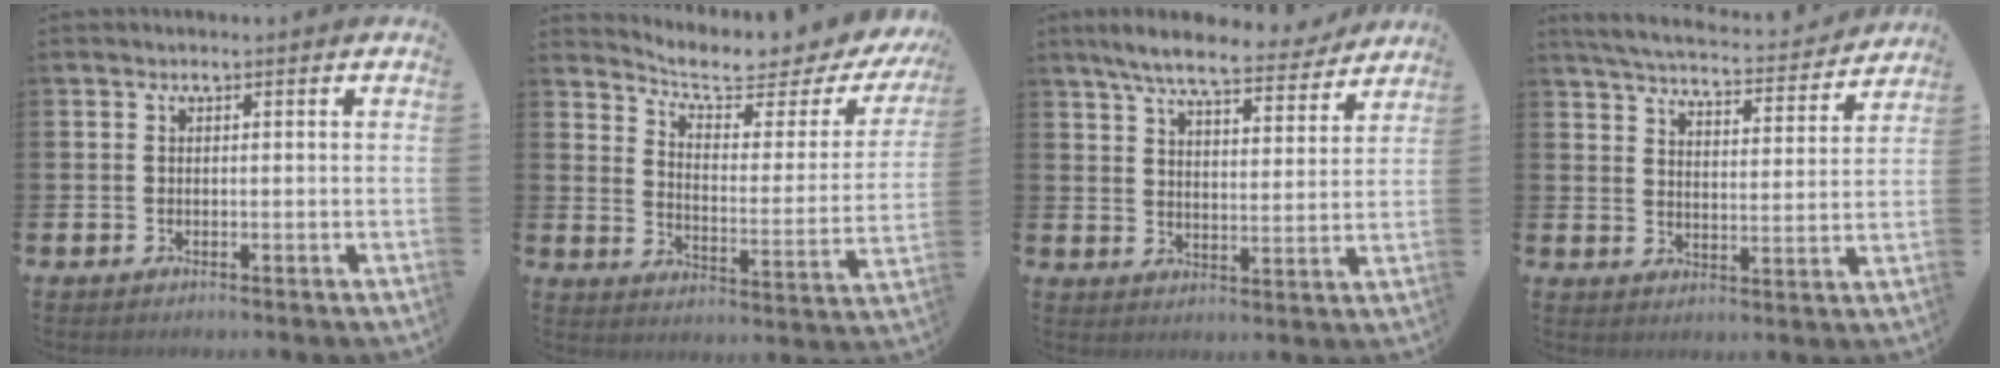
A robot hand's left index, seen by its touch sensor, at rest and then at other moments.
{"total": 7.4, "force": [6.6, 1.4, 2.8], "torque": [-0.075, -0.050, 0.107]}
{"total": 7.9, "force": [7.1, 1.3, 3.2], "torque": [-0.073, -0.037, 0.121]}
{"total": 5.3, "force": [5.1, 0.6, 1.1], "torque": [-0.040, -0.041, 0.084]}